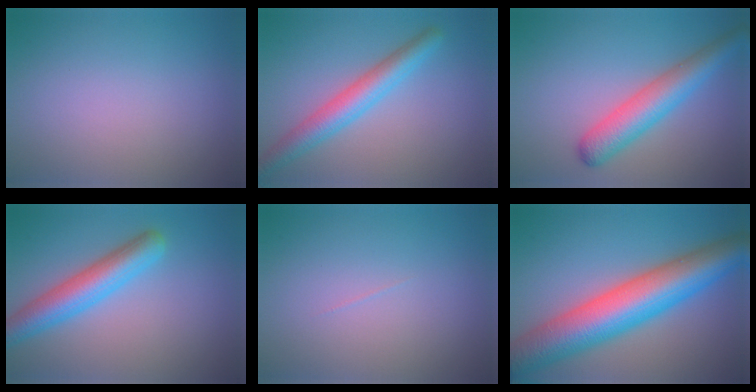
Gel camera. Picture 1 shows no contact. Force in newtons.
{"total": 4.3, "press": 4.3, "slide": 0.1}
{"total": 5.1, "press": 5.1, "slide": 0.2}
{"total": 5.1, "press": 5.1, "slide": 0.2}
{"total": 0.0}
{"total": 11.4, "press": 11.4, "slide": 0.3}